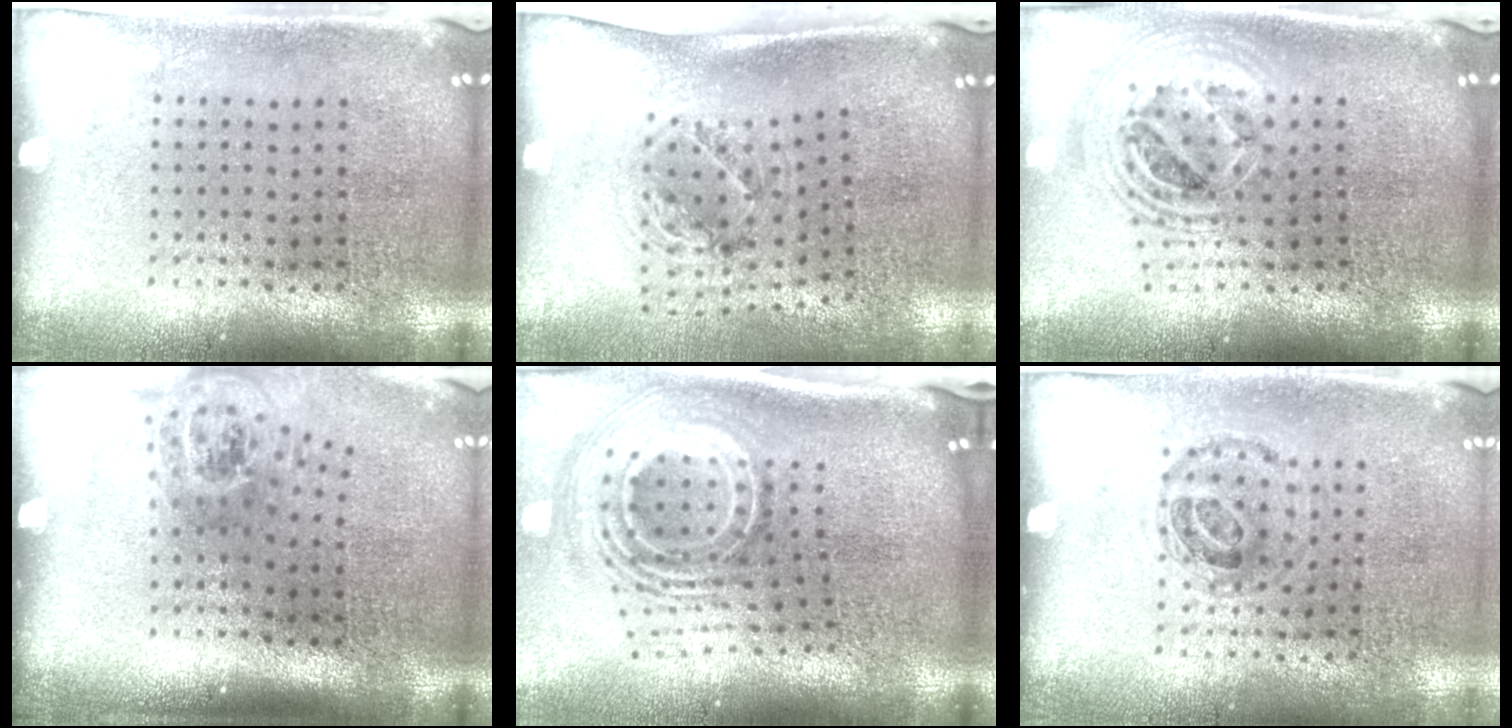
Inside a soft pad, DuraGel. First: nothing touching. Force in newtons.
{"total": 1.3, "press": 1.2, "slide": 0.6}
{"total": 2.2, "press": 1.8, "slide": 1.3}
{"total": 1.7, "press": 1.2, "slide": 1.2}
{"total": 3.2, "press": 2.0, "slide": 2.5}
{"total": 0.9, "press": 0.7, "slide": 0.5}